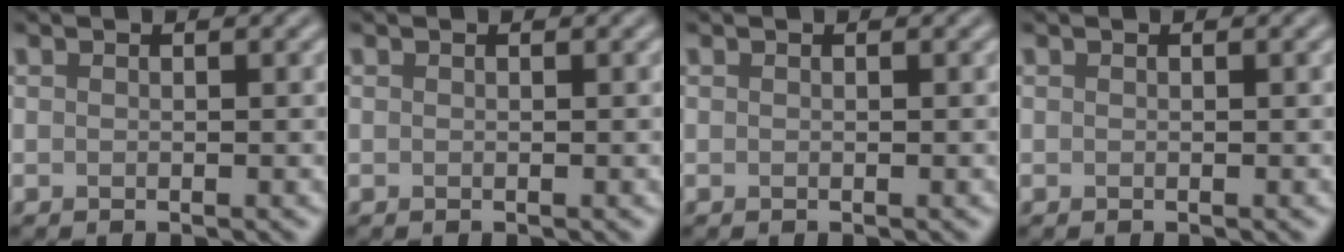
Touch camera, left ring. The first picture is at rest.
{"total": 0.0}
{"total": 0.0}
{"total": 0.0}